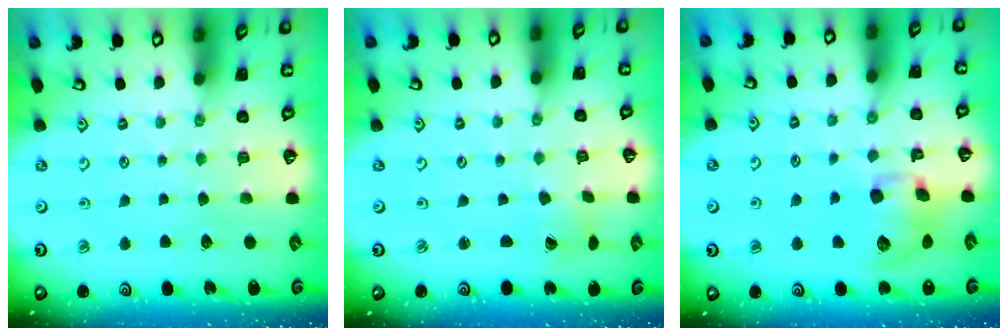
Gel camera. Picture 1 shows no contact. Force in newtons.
{"total": 1.1, "press": 1.1, "slide": 0.1}
{"total": 10.8, "press": 10.7, "slide": 1.8}